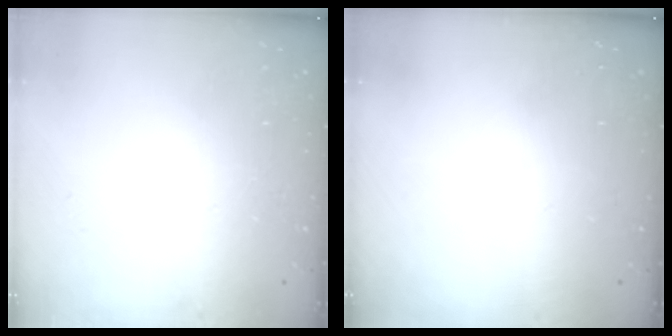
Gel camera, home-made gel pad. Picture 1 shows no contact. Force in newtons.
{"total": 0.0}